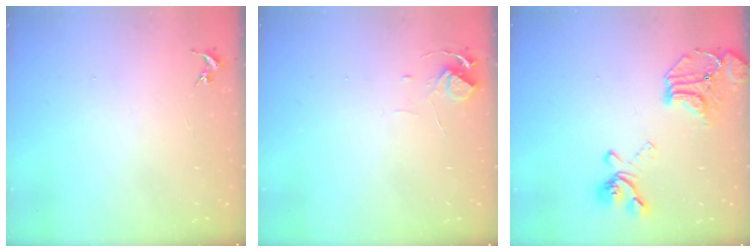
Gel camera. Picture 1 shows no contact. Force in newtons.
{"total": 6.1, "press": 6.0, "slide": 0.4}
{"total": 17.4, "press": 17.3, "slide": 1.8}